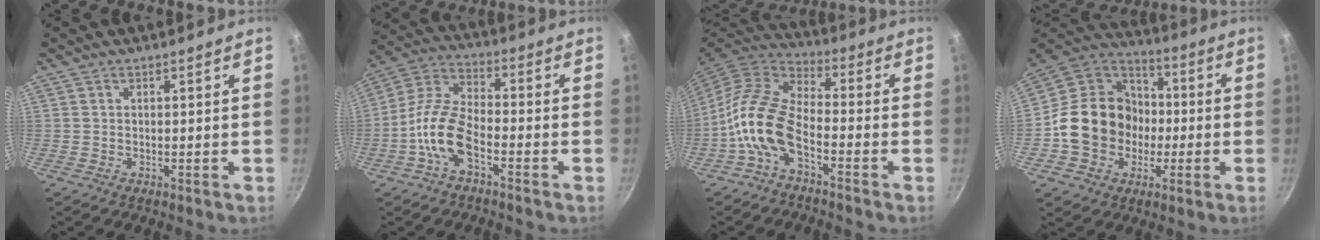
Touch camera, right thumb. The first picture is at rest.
{"total": 10.7, "force": [-4.6, 5.0, 8.2], "torque": [-0.159, 0.041, -0.105]}
{"total": 11.6, "force": [-4.7, 5.5, 9.0], "torque": [-0.175, 0.047, -0.108]}
{"total": 18.7, "force": [-2.6, 16.0, 9.3], "torque": [-0.133, 0.045, -0.047]}